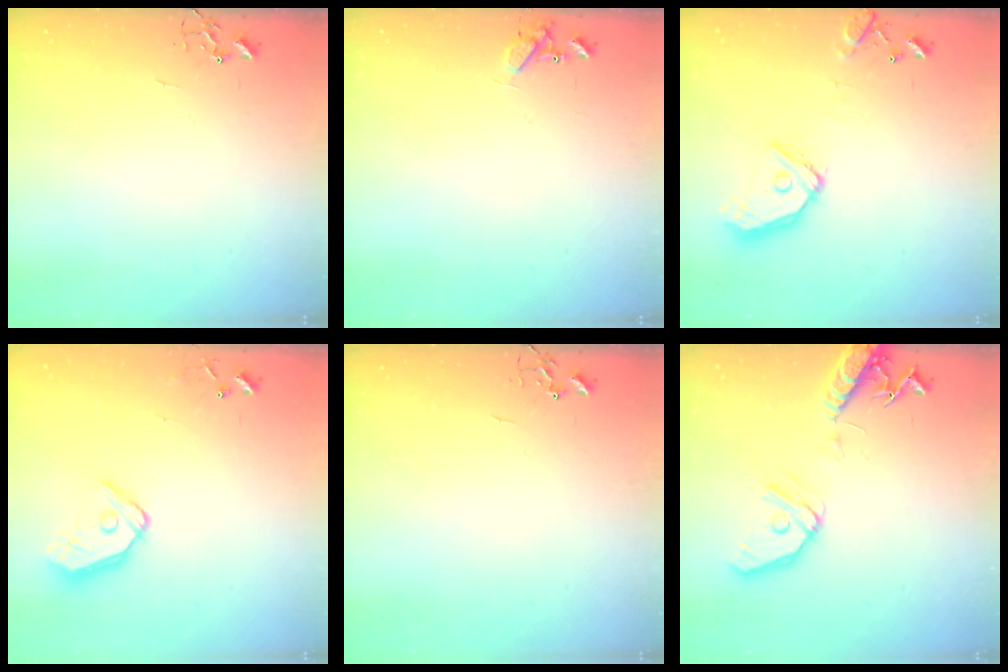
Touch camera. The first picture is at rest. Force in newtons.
{"total": 8.6, "press": 8.6, "slide": 0.7}
{"total": 14.2, "press": 14.1, "slide": 2.1}
{"total": 12.4, "press": 12.2, "slide": 2.1}
{"total": 0.0}
{"total": 15.4, "press": 15.2, "slide": 2.8}